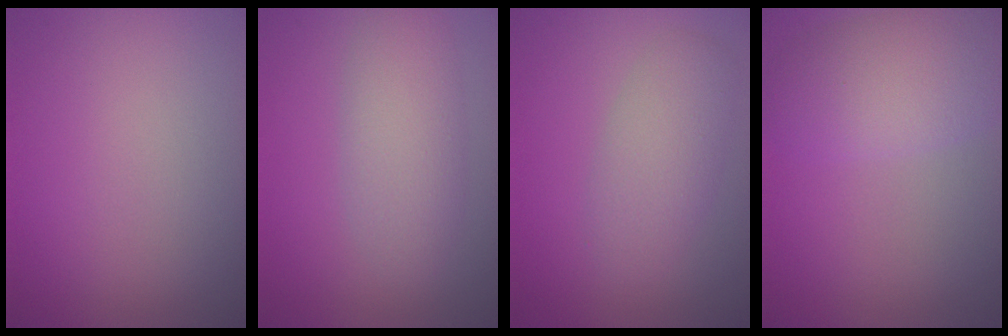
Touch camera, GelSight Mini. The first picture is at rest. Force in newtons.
{"total": 3.6, "press": 3.6, "slide": 0.1}
{"total": 3.0, "press": 3.0, "slide": 0.1}
{"total": 5.0, "press": 5.0, "slide": 0.4}